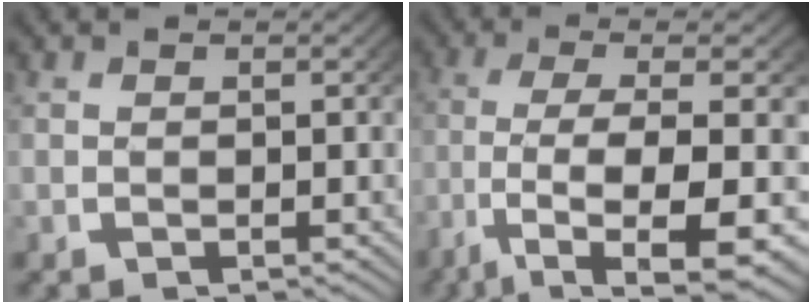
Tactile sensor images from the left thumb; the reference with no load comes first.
{"total": 11.4, "force": [-3.5, 4.9, 9.7], "torque": [-0.200, -0.043, -0.028]}